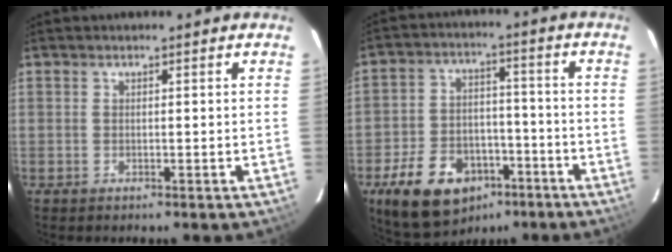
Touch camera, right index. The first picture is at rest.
{"total": 16.7, "force": [-9.7, 10.6, 8.5], "torque": [-0.194, 0.012, -0.138]}